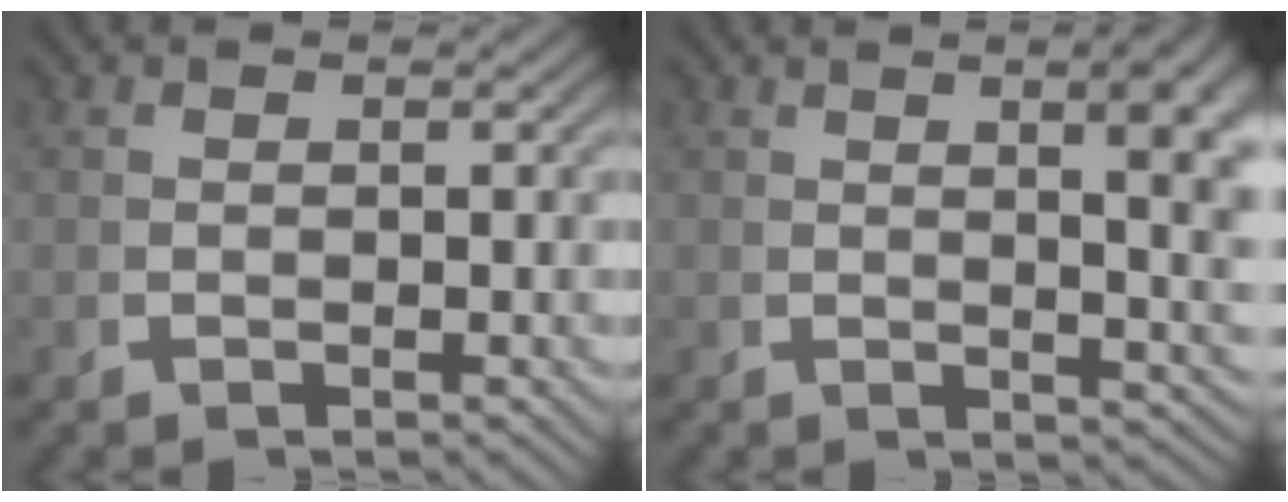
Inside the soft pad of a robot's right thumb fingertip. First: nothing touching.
{"total": 6.2, "force": [1.7, 2.0, 5.6], "torque": [-0.057, 0.003, 0.029]}